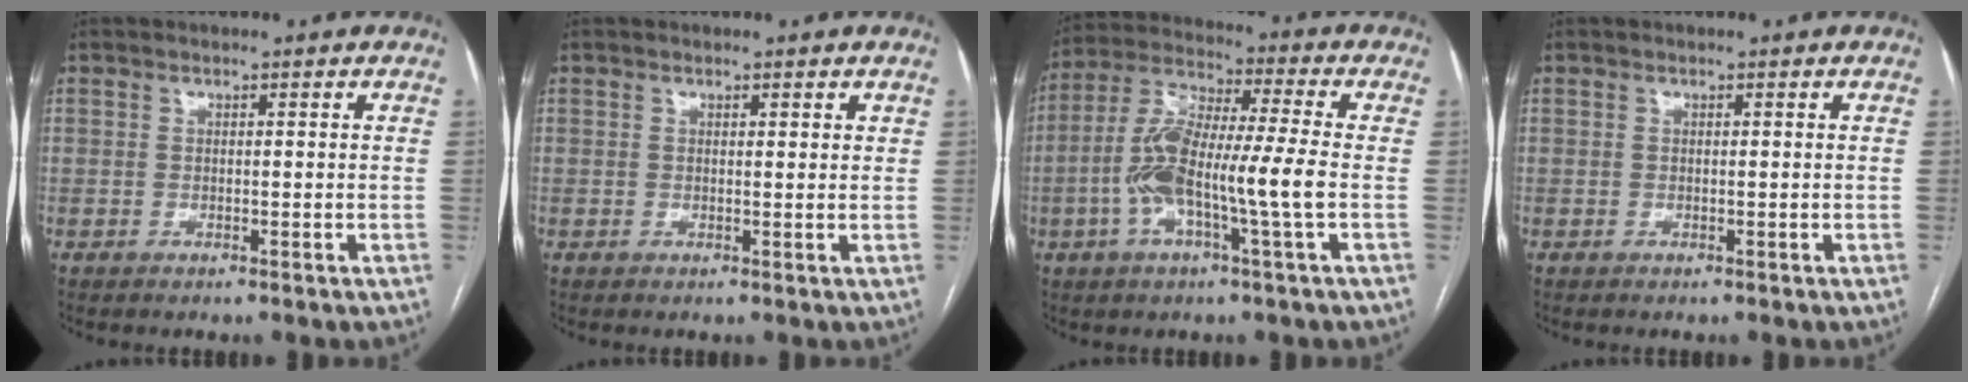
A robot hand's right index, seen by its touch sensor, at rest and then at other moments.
{"total": 1.0, "force": [0.7, 0.3, 0.6], "torque": [-0.012, 0.000, 0.009]}
{"total": 13.0, "force": [-2.7, 0.8, 12.6], "torque": [-0.259, 0.010, -0.059]}
{"total": 0.0}